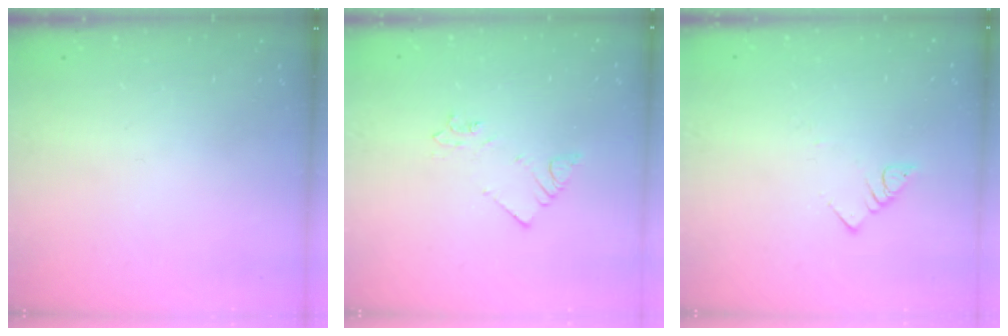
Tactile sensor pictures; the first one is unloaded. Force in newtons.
{"total": 2.7, "press": 2.7, "slide": 0.3}
{"total": 3.0, "press": 3.0, "slide": 0.1}